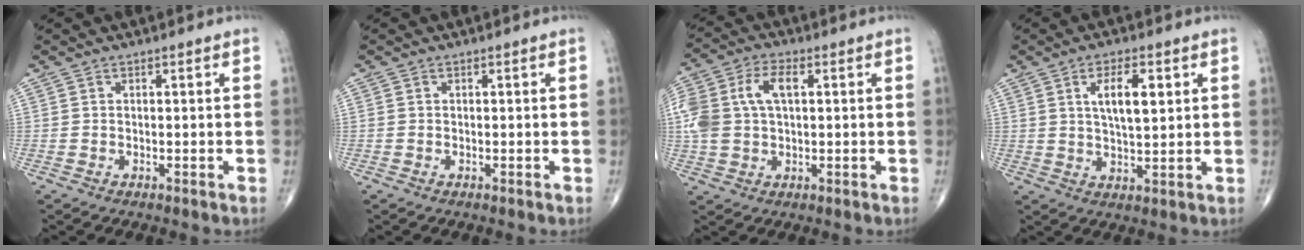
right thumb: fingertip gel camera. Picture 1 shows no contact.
{"total": 0.0}
{"total": 12.0, "force": [2.1, 7.1, 9.4], "torque": [-0.219, 0.019, 0.041]}
{"total": 7.4, "force": [2.5, 2.6, 6.4], "torque": [-0.102, -0.012, 0.045]}